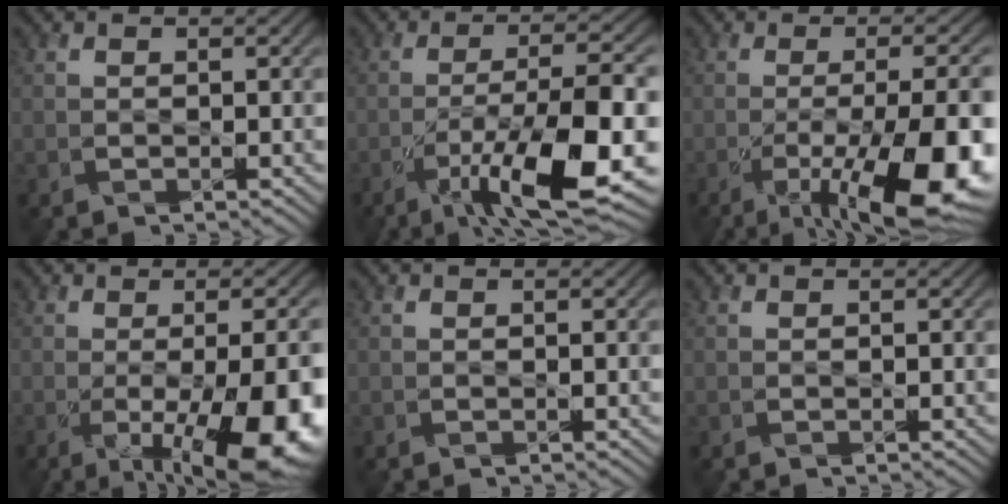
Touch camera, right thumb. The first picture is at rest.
{"total": 13.6, "force": [-6.1, 3.3, 11.7], "torque": [-0.202, -0.008, -0.106]}
{"total": 15.8, "force": [-6.6, 4.3, 13.7], "torque": [-0.197, -0.010, -0.096]}
{"total": 14.1, "force": [-4.5, 4.2, 12.7], "torque": [-0.165, -0.026, -0.051]}
{"total": 0.0}
{"total": 0.0}